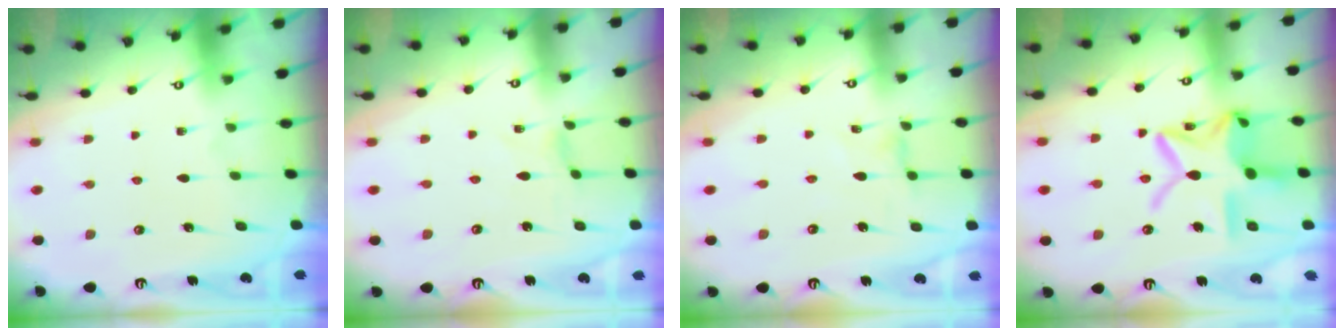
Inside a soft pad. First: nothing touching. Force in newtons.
{"total": 0.0}
{"total": 0.0}
{"total": 17.4, "press": 17.3, "slide": 1.4}